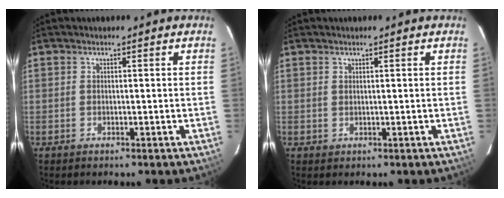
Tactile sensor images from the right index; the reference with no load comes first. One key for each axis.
{"total": 0.5, "fx": 0.4, "fy": 0.1, "fz": 0.3, "tx": -0.010, "ty": 0.004, "tz": 0.008}